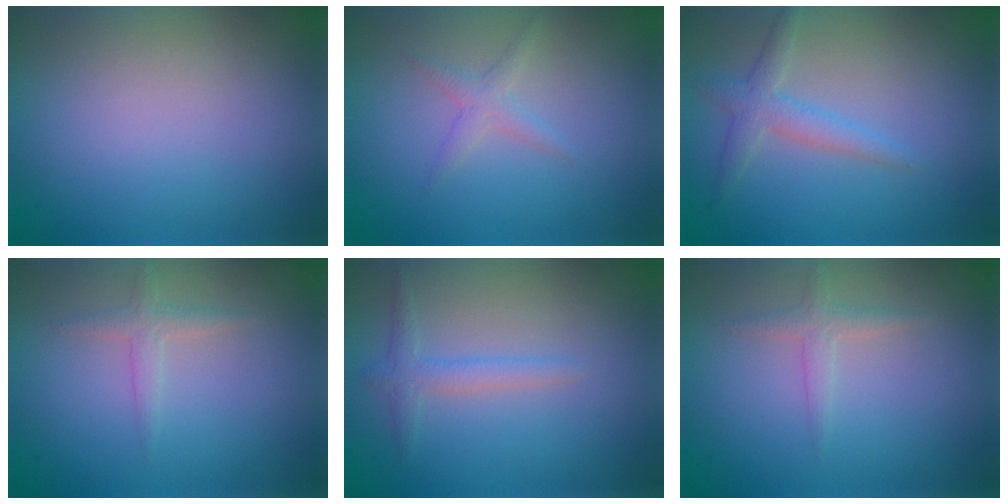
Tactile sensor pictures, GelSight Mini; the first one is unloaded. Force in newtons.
{"total": 1.3, "press": 1.3, "slide": 0.1}
{"total": 2.4, "press": 2.4, "slide": 0.1}
{"total": 1.5, "press": 1.5, "slide": 0.1}
{"total": 1.8, "press": 1.8, "slide": 0.1}
{"total": 1.5, "press": 1.5, "slide": 0.1}